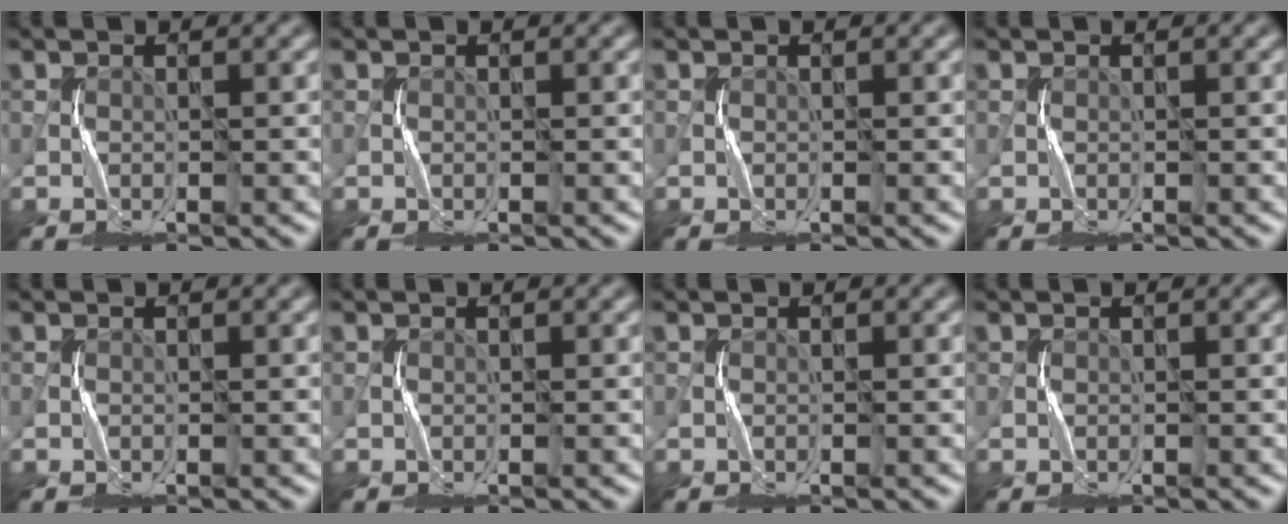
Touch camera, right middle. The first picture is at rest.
{"total": 0.0}
{"total": 0.0}
{"total": 0.0}
{"total": 0.0}
{"total": 0.0}
{"total": 0.0}
{"total": 0.0}